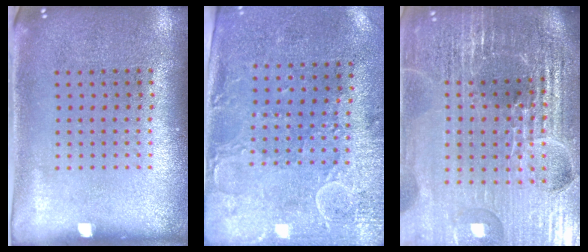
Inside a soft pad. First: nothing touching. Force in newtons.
{"total": 3.0, "press": 2.4, "slide": 1.7}
{"total": 6.8, "press": 5.9, "slide": 3.2}